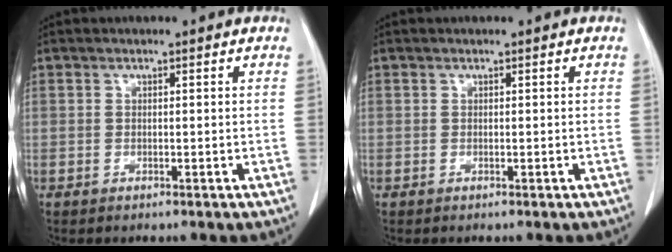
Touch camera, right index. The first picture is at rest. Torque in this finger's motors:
{"motor_torque": [0.00, 0.00, 0.00, 0.01]}